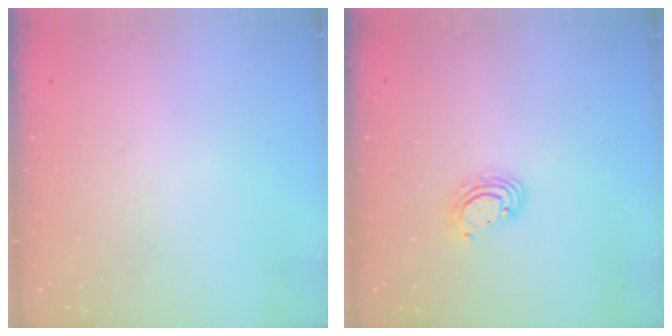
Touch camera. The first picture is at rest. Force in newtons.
{"total": 4.6, "press": 4.6, "slide": 0.2}